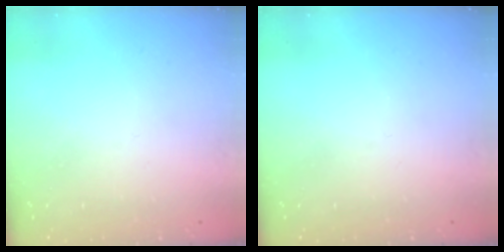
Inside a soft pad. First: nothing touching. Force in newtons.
{"total": 0.0}